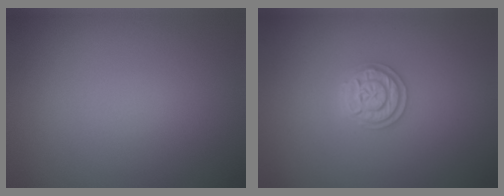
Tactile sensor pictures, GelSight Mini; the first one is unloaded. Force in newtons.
{"total": 2.3, "press": 2.3, "slide": 0.5}